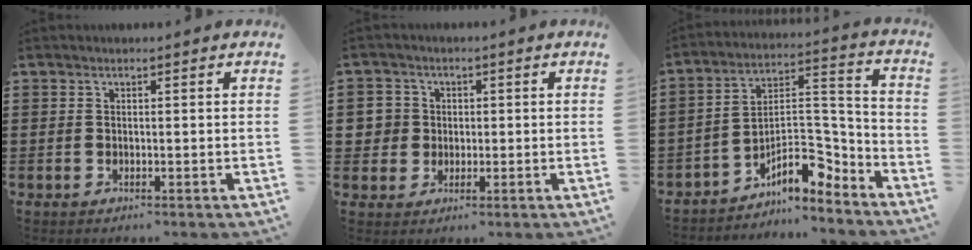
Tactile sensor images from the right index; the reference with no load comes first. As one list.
[{"total": 4.0, "force": [0.2, 3.9, 0.8], "torque": [-0.041, 0.011, -0.001]}, {"total": 9.3, "force": [-6.3, 4.2, 5.3], "torque": [-0.082, 0.003, -0.120]}]